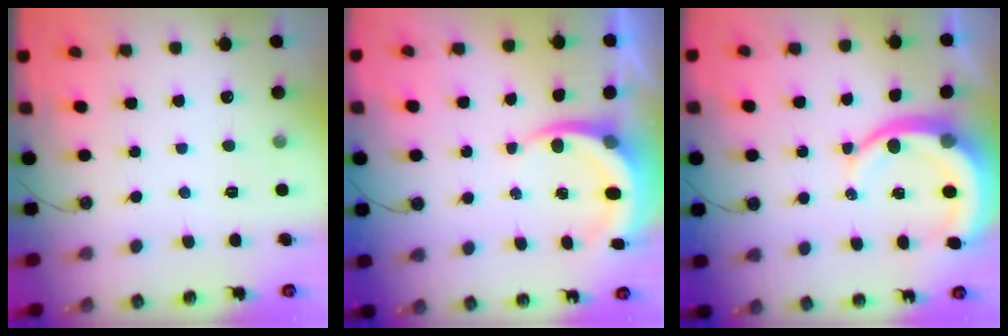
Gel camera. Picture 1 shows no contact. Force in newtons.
{"total": 6.2, "press": 6.1, "slide": 0.9}
{"total": 10.3, "press": 10.2, "slide": 1.2}